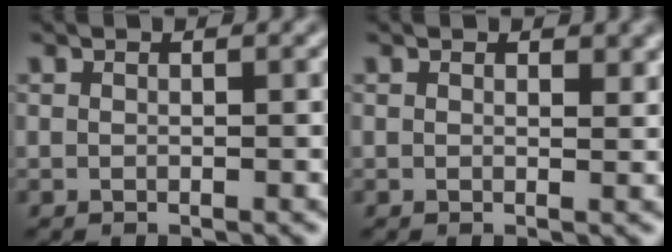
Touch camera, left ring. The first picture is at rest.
{"total": 1.0, "force": [0.6, 0.5, 0.6], "torque": [-0.005, -0.002, 0.009]}